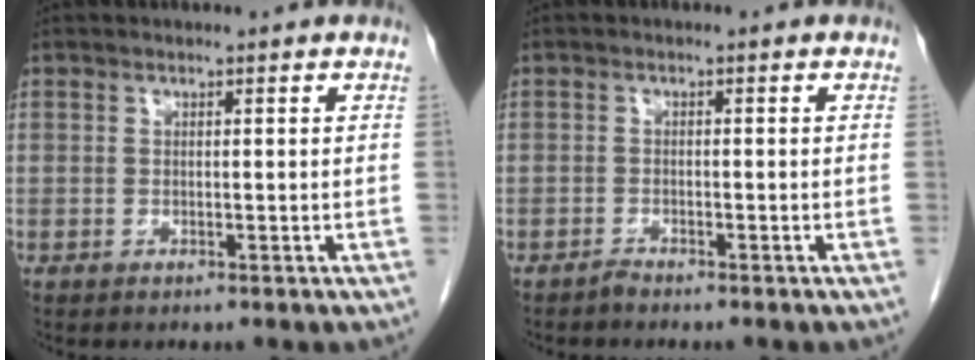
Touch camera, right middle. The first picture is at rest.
{"total": 0.9, "force": [-0.8, -0.1, 0.1], "torque": [-0.002, -0.002, -0.016]}